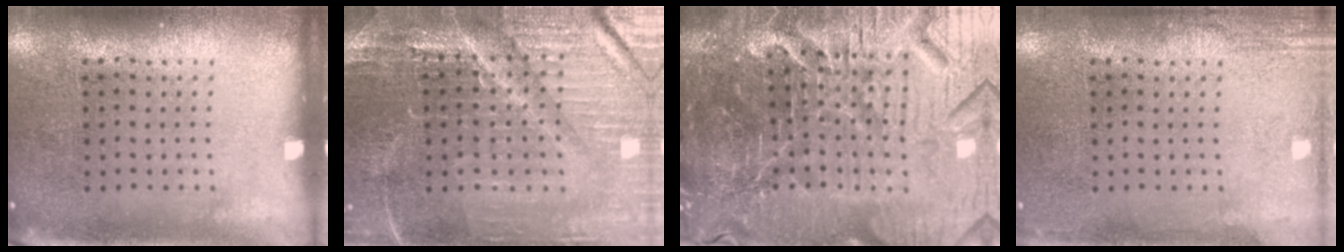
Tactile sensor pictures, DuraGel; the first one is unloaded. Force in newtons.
{"total": 3.8, "press": 3.8, "slide": 0.7}
{"total": 7.2, "press": 6.5, "slide": 3.2}
{"total": 1.9, "press": 1.9, "slide": 0.2}